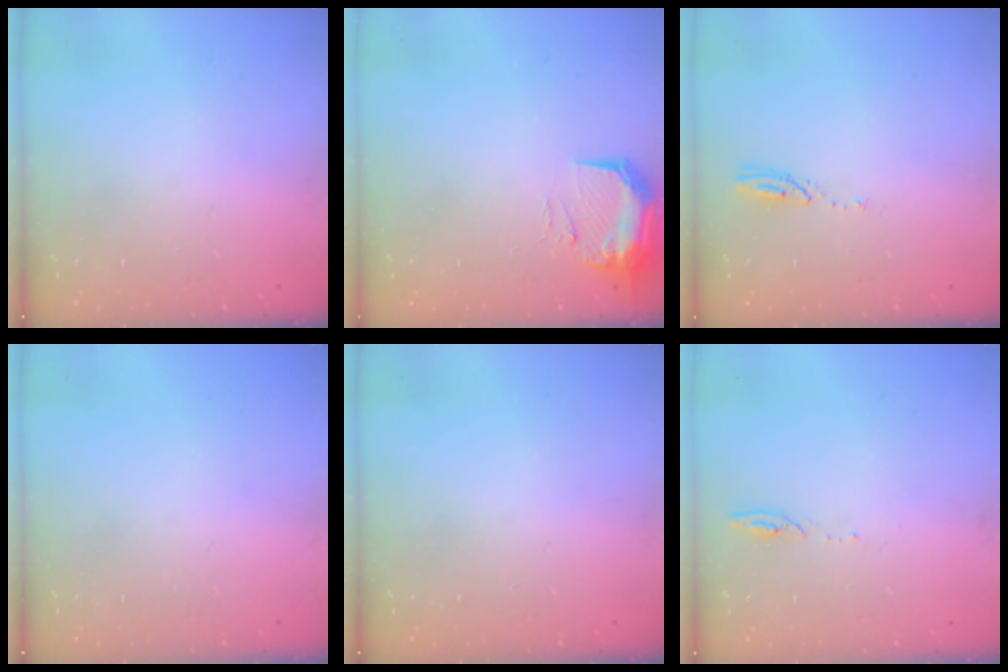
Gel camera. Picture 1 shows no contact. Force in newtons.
{"total": 13.0, "press": 10.7, "slide": 7.4}
{"total": 3.7, "press": 3.7, "slide": 0.4}
{"total": 0.0}
{"total": 0.0}
{"total": 3.9, "press": 3.8, "slide": 0.4}